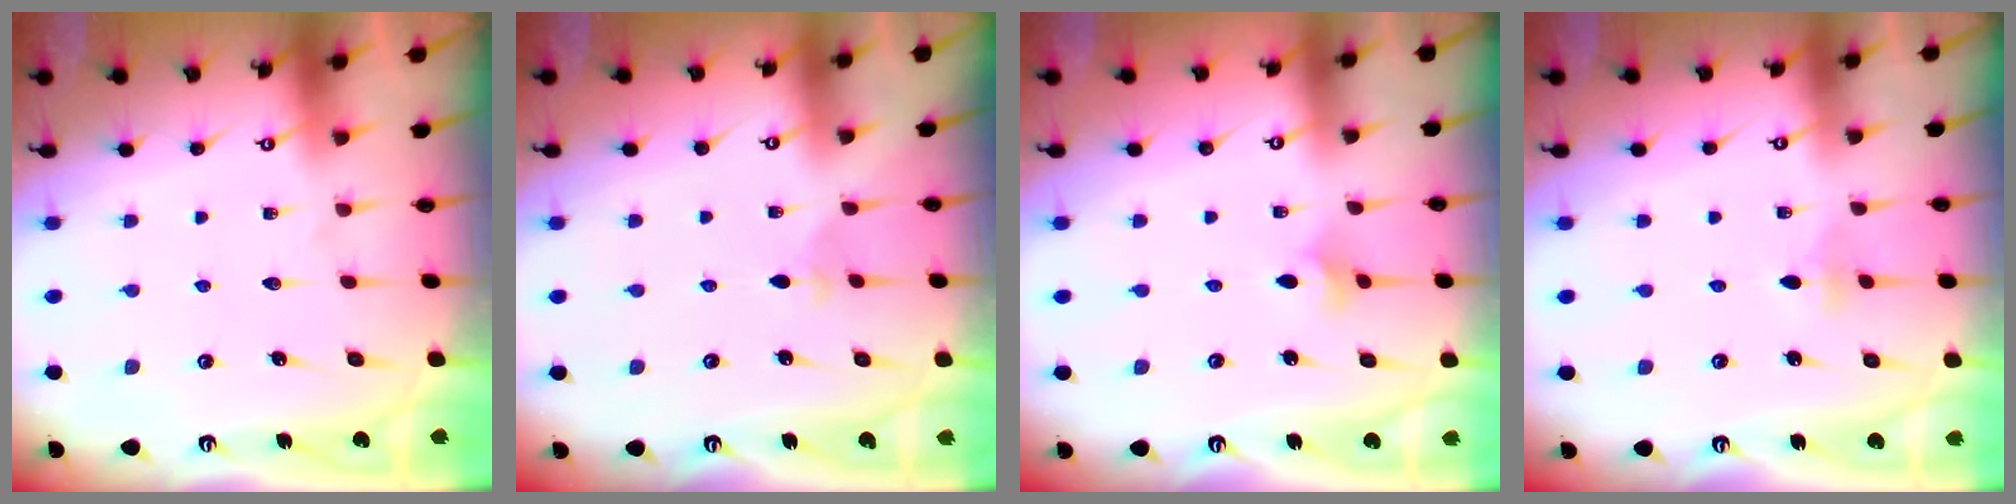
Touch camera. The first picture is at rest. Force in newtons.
{"total": 2.0, "press": 1.9, "slide": 0.5}
{"total": 2.7, "press": 2.6, "slide": 0.7}
{"total": 2.4, "press": 2.3, "slide": 0.7}